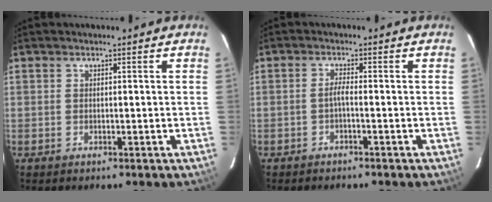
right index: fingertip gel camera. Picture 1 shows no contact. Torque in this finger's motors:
{"motor_torque": [0.39, -0.24, 0.25, 0.05]}